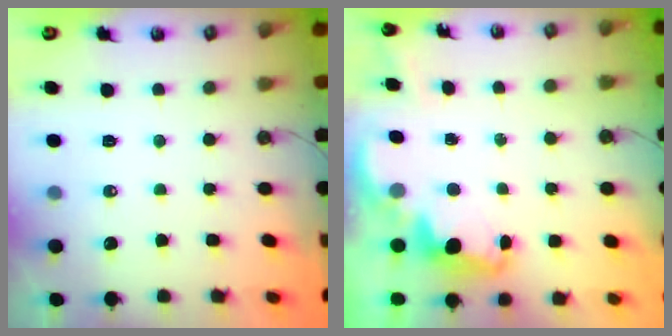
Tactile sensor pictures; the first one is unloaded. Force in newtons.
{"total": 2.4, "press": 2.4, "slide": 0.6}